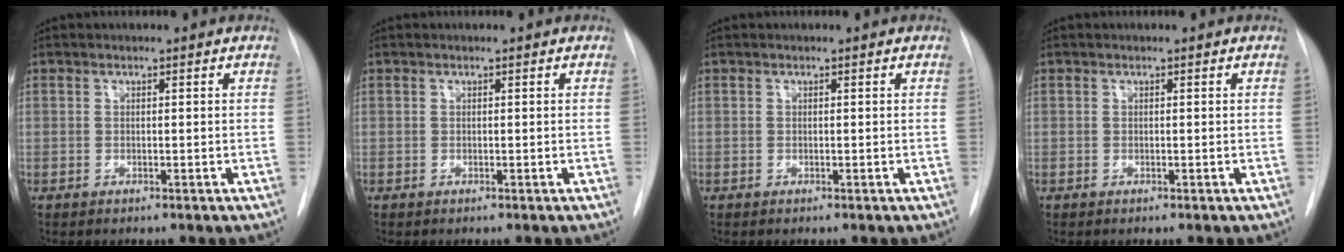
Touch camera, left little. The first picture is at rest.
{"total": 0.0}
{"total": 0.0}
{"total": 0.0}